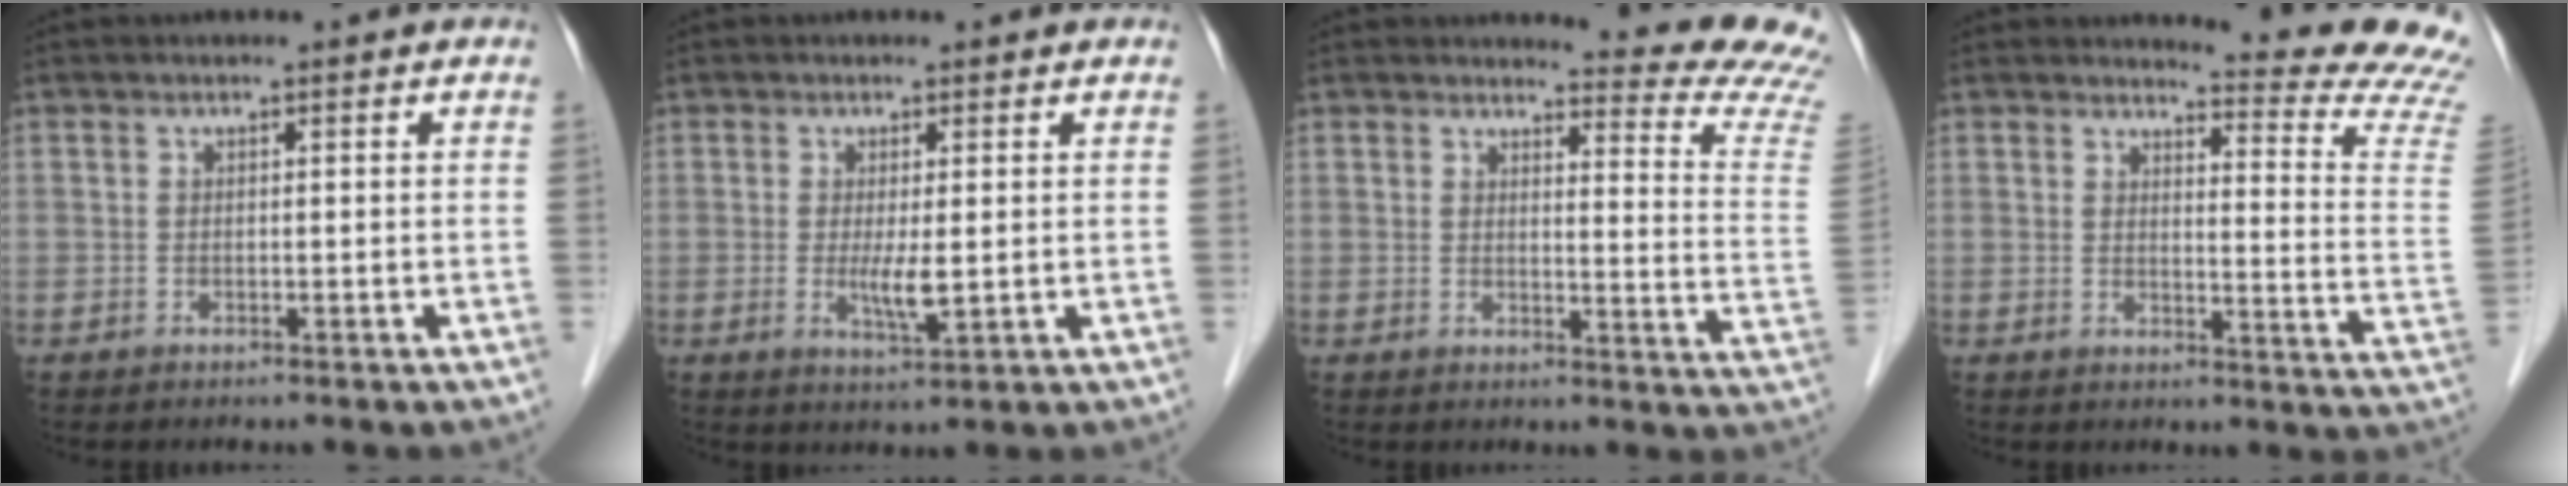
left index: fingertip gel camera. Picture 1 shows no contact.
{"total": 3.5, "force": [-0.1, 0.4, 3.5], "torque": [-0.068, -0.009, 0.004]}
{"total": 13.4, "force": [13.2, -0.4, 2.0], "torque": [-0.008, -0.135, 0.115]}
{"total": 14.0, "force": [13.6, -0.7, 3.0], "torque": [-0.030, -0.134, 0.127]}